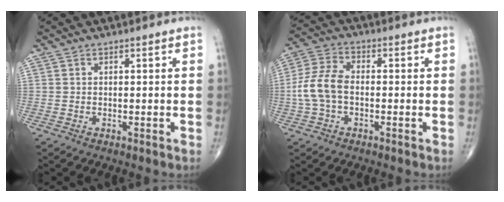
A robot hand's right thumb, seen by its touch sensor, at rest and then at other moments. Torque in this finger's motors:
{"motor_torque": [0.03, 0.35, 1.08, -0.25, 0.34]}